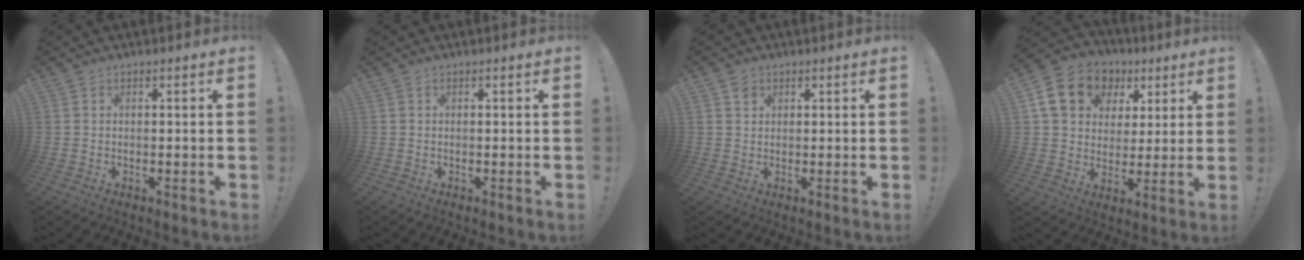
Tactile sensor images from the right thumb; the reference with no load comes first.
{"total": 0.0}
{"total": 1.7, "force": [1.0, 1.4, 0.3], "torque": [0.006, -0.005, 0.016]}
{"total": 15.2, "force": [6.4, 12.0, 6.8], "torque": [-0.097, -0.019, 0.131]}